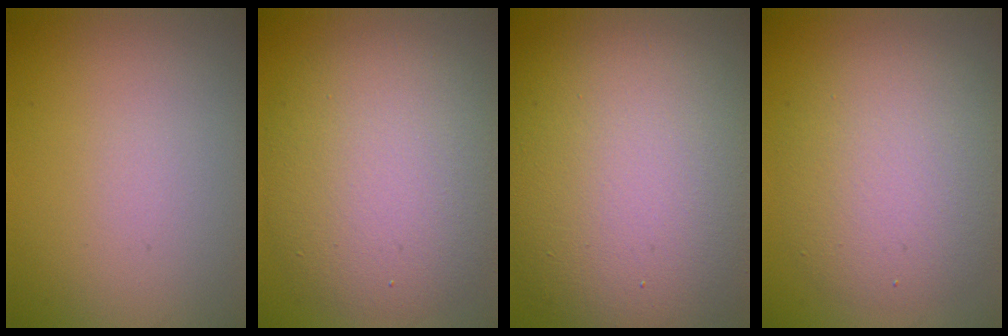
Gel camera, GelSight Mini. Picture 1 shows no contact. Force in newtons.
{"total": 9.1, "press": 9.1, "slide": 0.7}
{"total": 16.0, "press": 16.0, "slide": 1.3}
{"total": 6.5, "press": 6.5, "slide": 0.6}